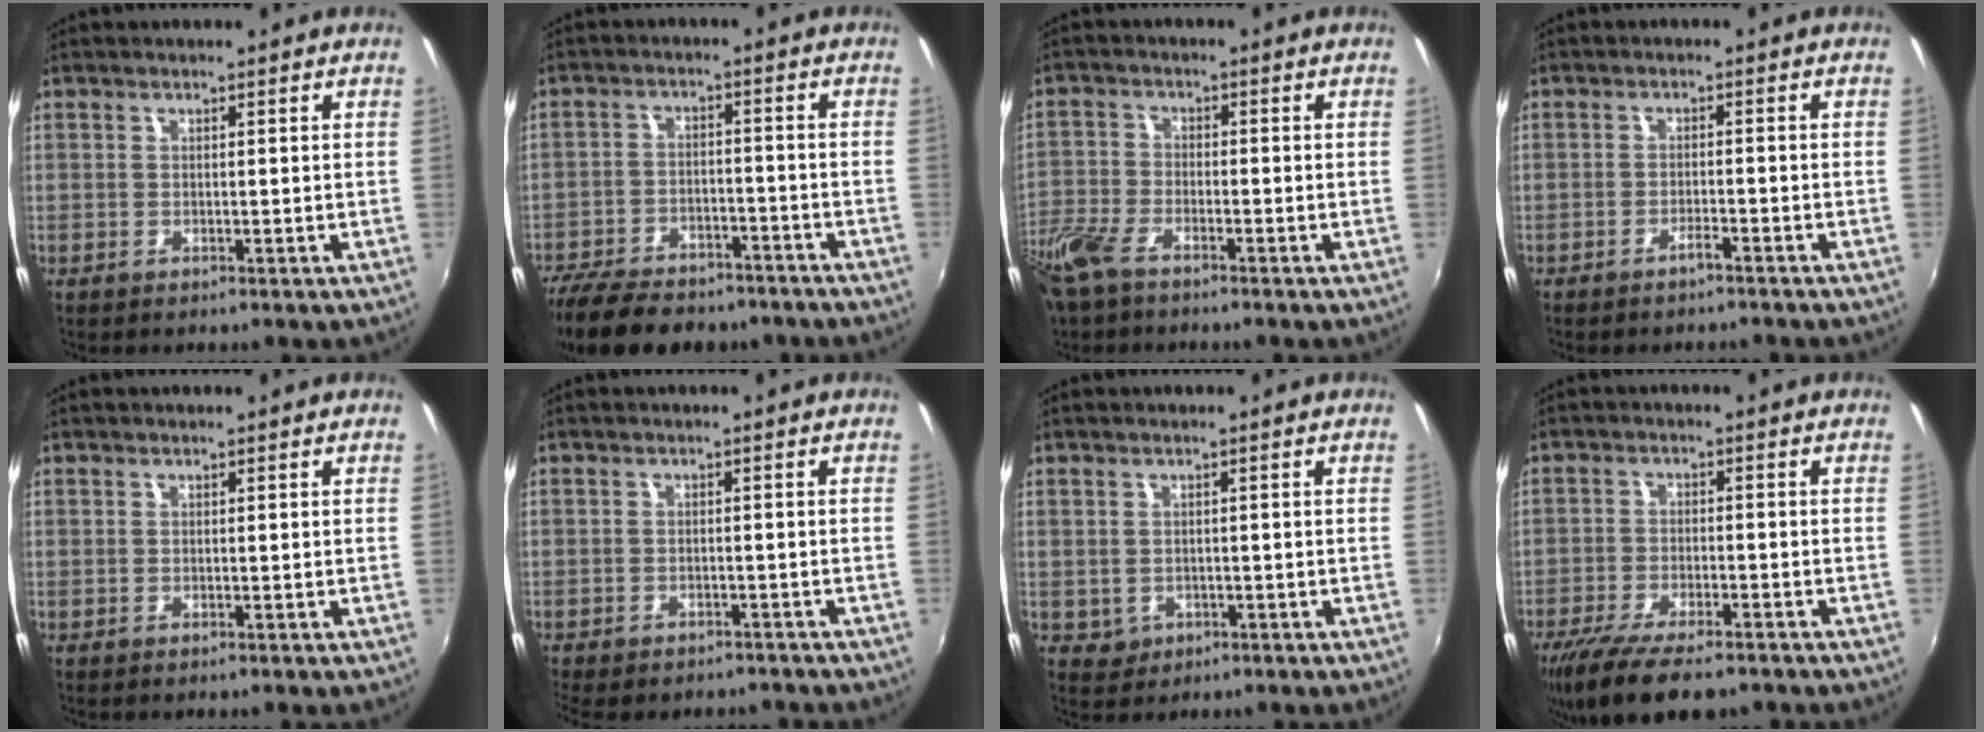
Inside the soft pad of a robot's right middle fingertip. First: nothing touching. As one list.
[{"total": 19.0, "force": [-14.9, 7.6, 9.0], "torque": [-0.201, -0.028, -0.225]}, {"total": 8.1, "force": [-6.2, 2.7, 4.5], "torque": [-0.117, -0.017, -0.132]}, {"total": 2.1, "force": [-1.9, 0.3, 0.8], "torque": [-0.025, -0.001, -0.031]}, {"total": 0.0}, {"total": 8.6, "force": [-7.2, 3.1, 3.5], "torque": [-0.081, -0.027, -0.102]}, {"total": 2.5, "force": [-0.4, 2.3, 0.8], "torque": [-0.016, -0.002, 0.000]}, {"total": 12.9, "force": [-9.8, 3.8, 7.5], "torque": [-0.167, -0.043, -0.168]}]